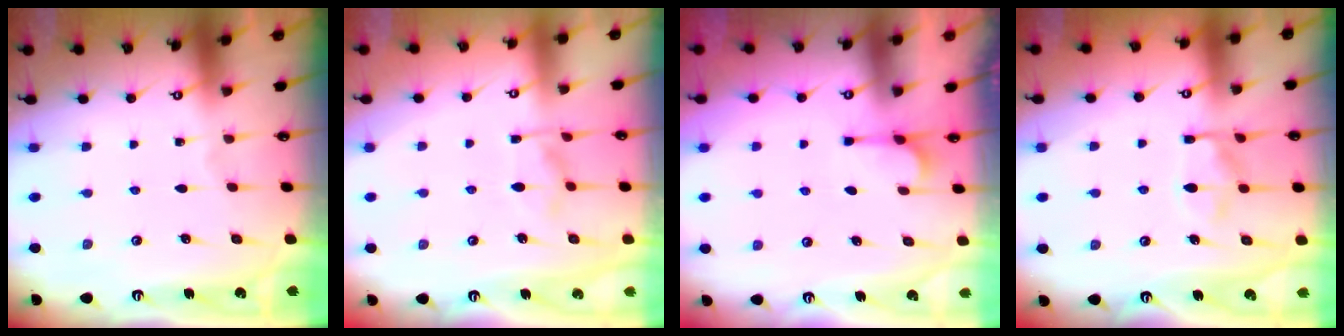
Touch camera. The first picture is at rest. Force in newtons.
{"total": 7.2, "press": 7.1, "slide": 1.1}
{"total": 1.7, "press": 1.3, "slide": 1.1}
{"total": 10.9, "press": 10.8, "slide": 1.4}